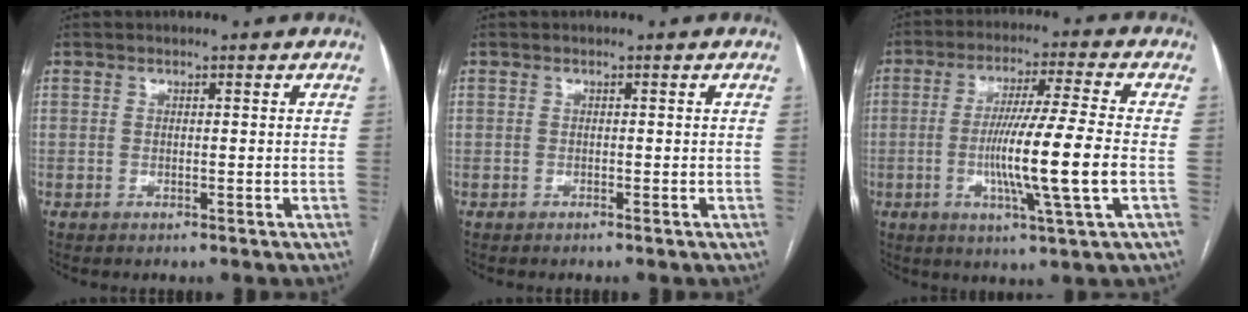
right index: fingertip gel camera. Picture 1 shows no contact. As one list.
[{"total": 0.0}, {"total": 12.7, "force": [-2.3, -1.1, 12.4], "torque": [-0.230, -0.013, -0.047]}]